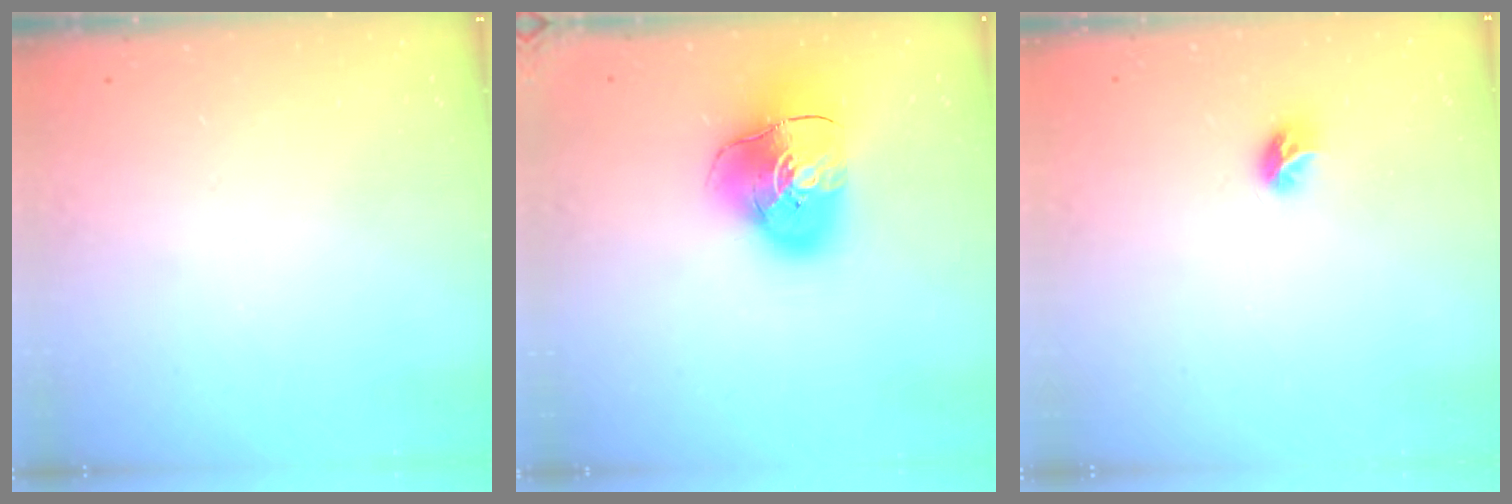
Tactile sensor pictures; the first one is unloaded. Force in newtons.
{"total": 15.0, "press": 14.8, "slide": 2.2}
{"total": 5.8, "press": 5.8, "slide": 0.5}